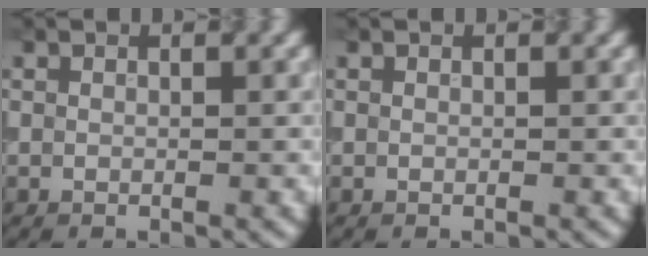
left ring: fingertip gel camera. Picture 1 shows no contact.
{"total": 0.0}